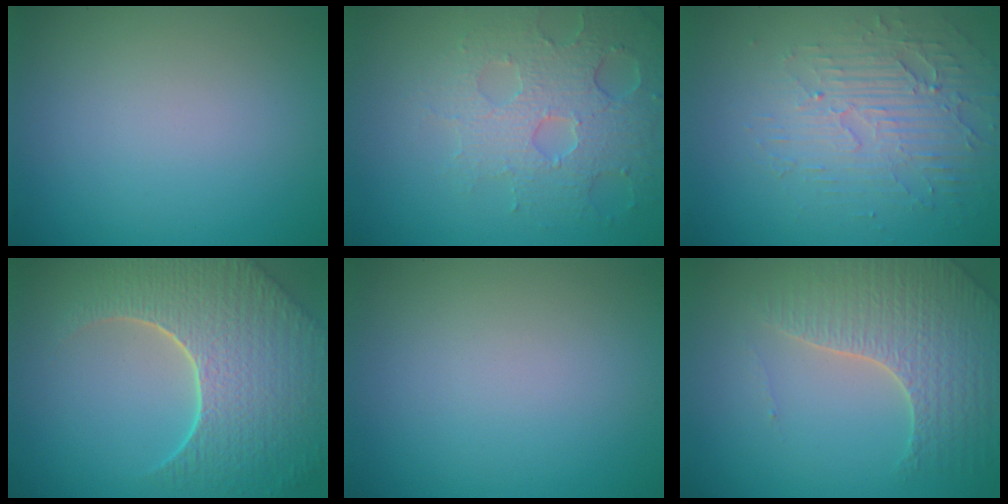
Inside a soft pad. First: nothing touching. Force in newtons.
{"total": 4.6, "press": 4.3, "slide": 1.6}
{"total": 3.7, "press": 3.2, "slide": 1.8}
{"total": 8.7, "press": 6.2, "slide": 6.2}
{"total": 0.0}
{"total": 4.4, "press": 4.3, "slide": 1.1}